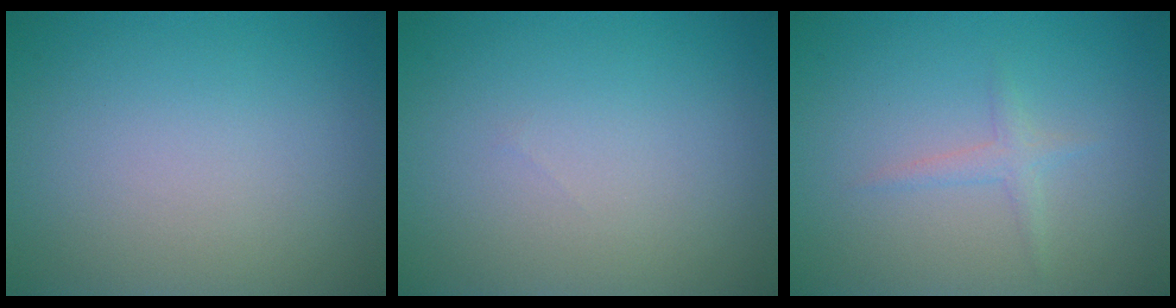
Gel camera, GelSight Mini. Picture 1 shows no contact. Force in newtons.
{"total": 0.0}
{"total": 1.2, "press": 1.2, "slide": 0.1}